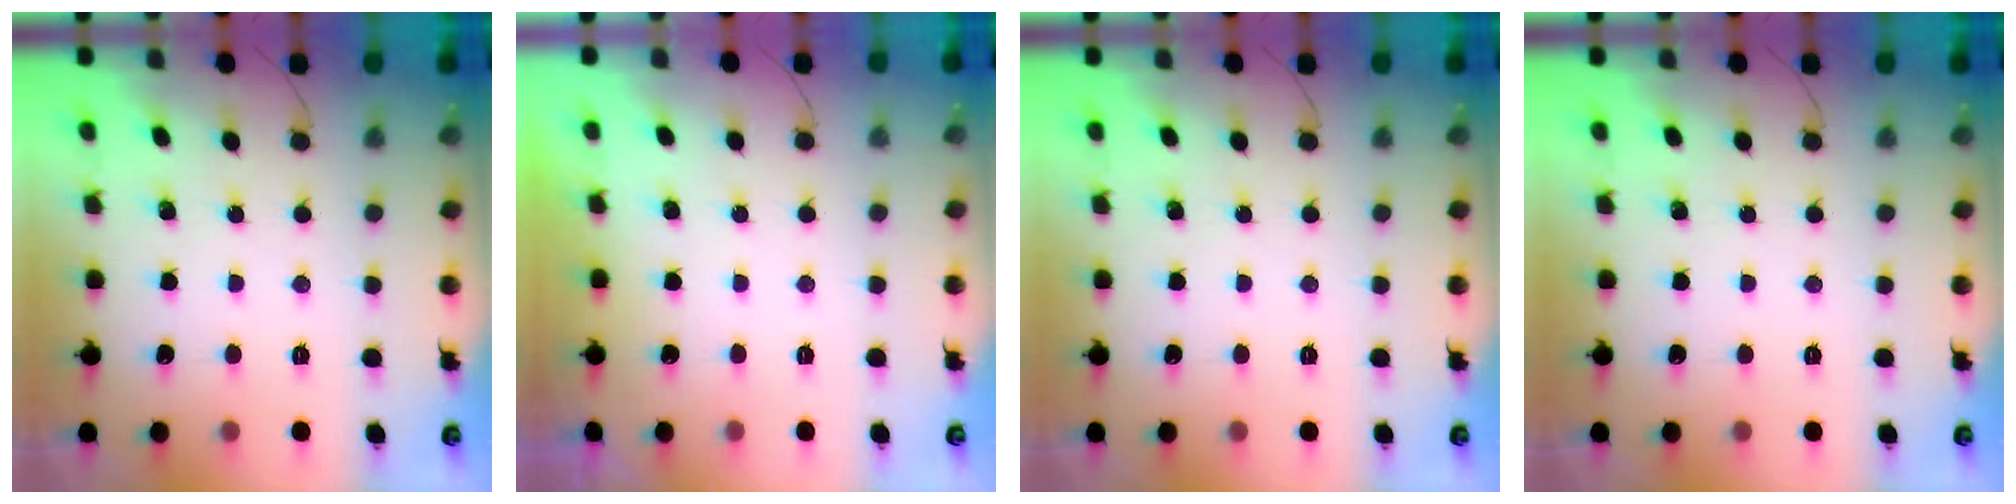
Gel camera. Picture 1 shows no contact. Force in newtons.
{"total": 1.1, "press": 1.0, "slide": 0.5}
{"total": 0.0}
{"total": 0.0}